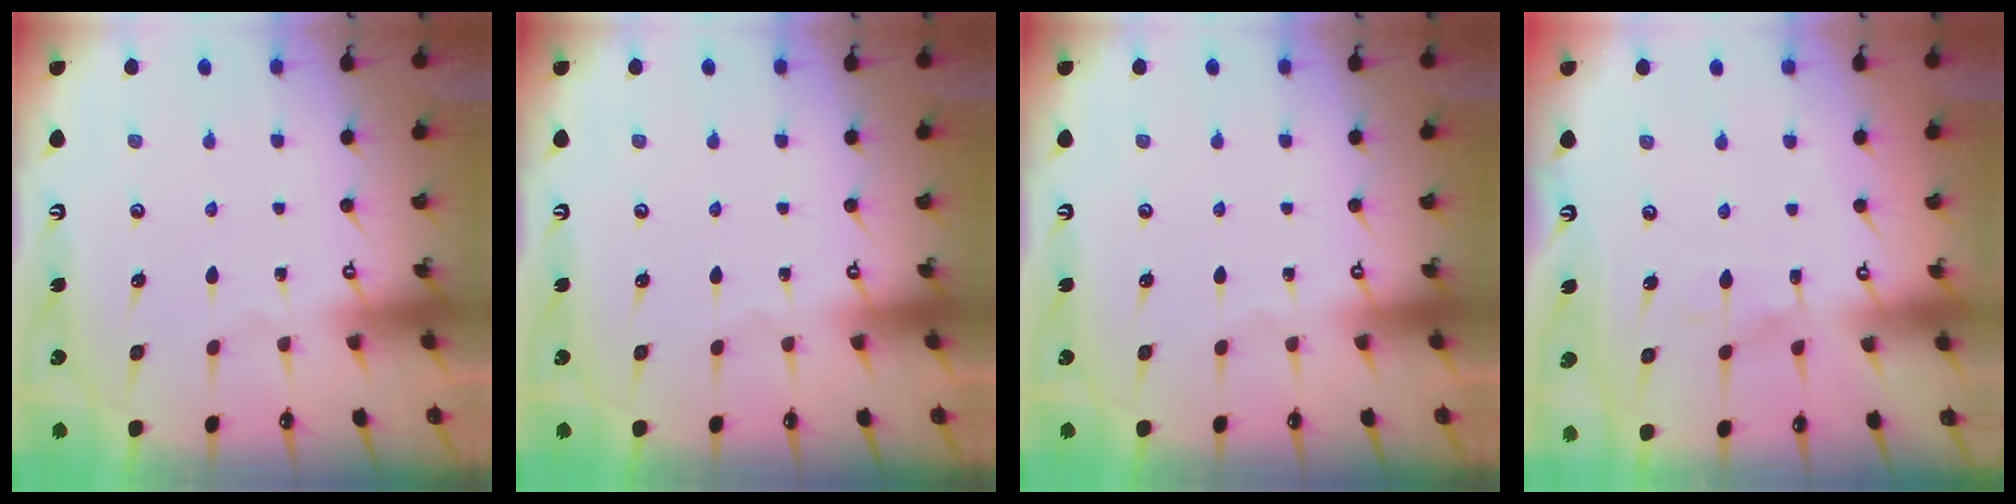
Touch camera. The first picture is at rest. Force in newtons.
{"total": 0.0}
{"total": 0.0}
{"total": 5.8, "press": 5.8, "slide": 0.4}